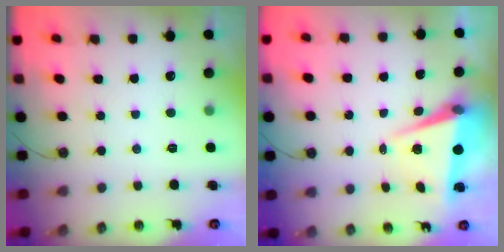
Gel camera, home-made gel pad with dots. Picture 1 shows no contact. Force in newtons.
{"total": 6.8, "press": 6.0, "slide": 3.2}